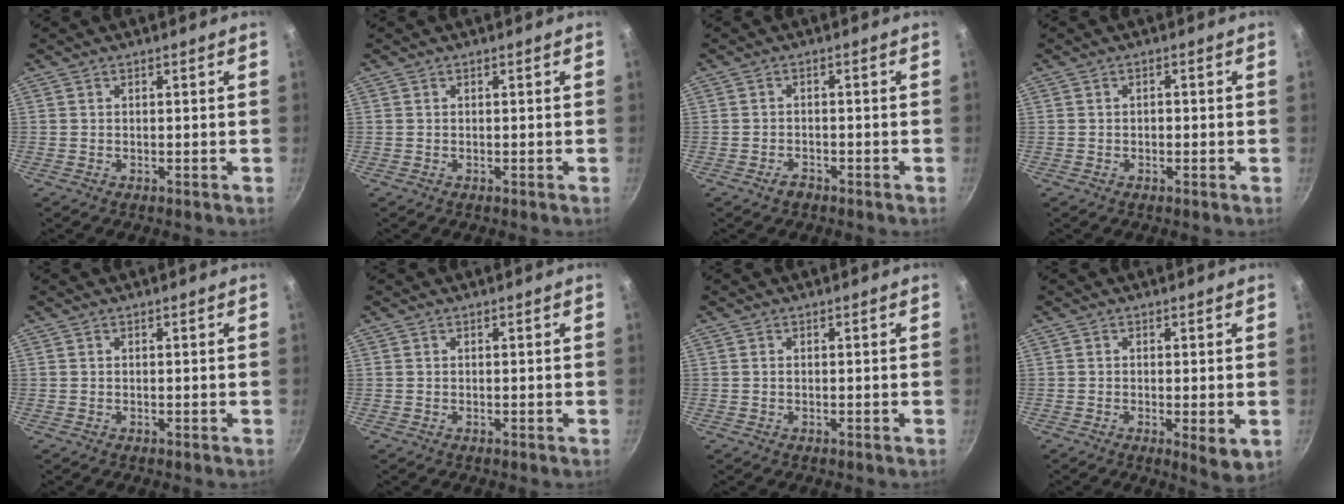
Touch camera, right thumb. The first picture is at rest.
{"total": 0.0}
{"total": 1.9, "force": [-1.4, 1.0, 0.8], "torque": [-0.015, 0.008, -0.024]}
{"total": 1.0, "force": [-0.2, 0.7, 0.7], "torque": [-0.004, 0.002, -0.004]}
{"total": 0.0}
{"total": 0.0}
{"total": 0.0}
{"total": 4.5, "force": [-0.9, 1.2, 4.2], "torque": [-0.066, -0.014, -0.015]}